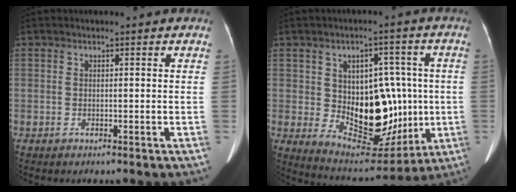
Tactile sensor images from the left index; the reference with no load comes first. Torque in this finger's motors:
{"motor_torque": [0.91, -0.64, 0.48, 0.11]}